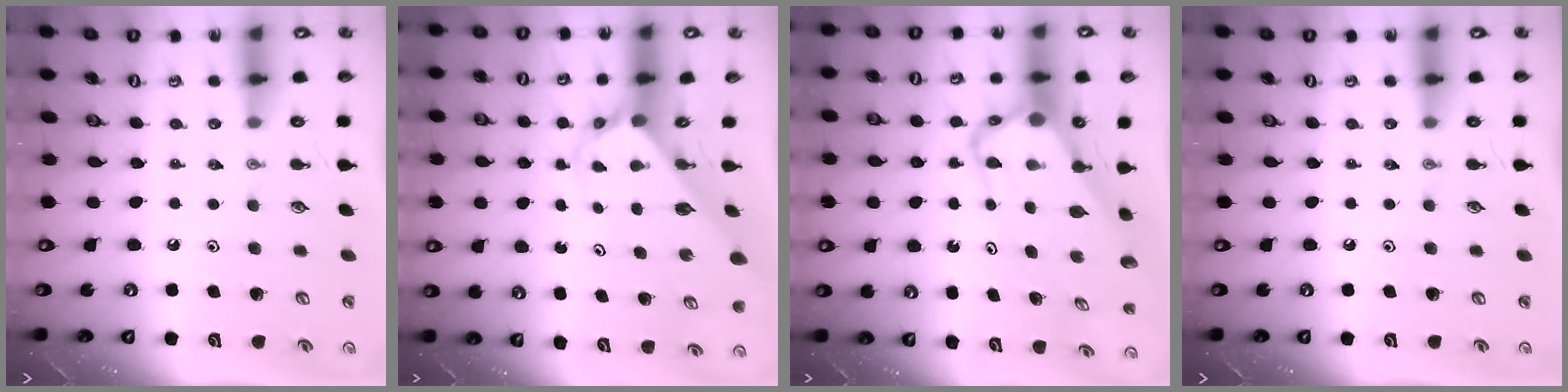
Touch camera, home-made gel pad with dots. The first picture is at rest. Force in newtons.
{"total": 2.6, "press": 2.6, "slide": 0.2}
{"total": 8.4, "press": 8.4, "slide": 0.9}
{"total": 0.0}